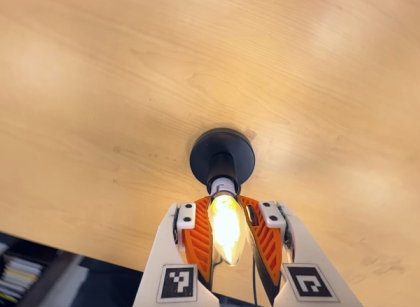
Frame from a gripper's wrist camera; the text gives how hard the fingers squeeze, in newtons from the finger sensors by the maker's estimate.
{"total": 22.1, "left": 25.6, "right": 18.6}